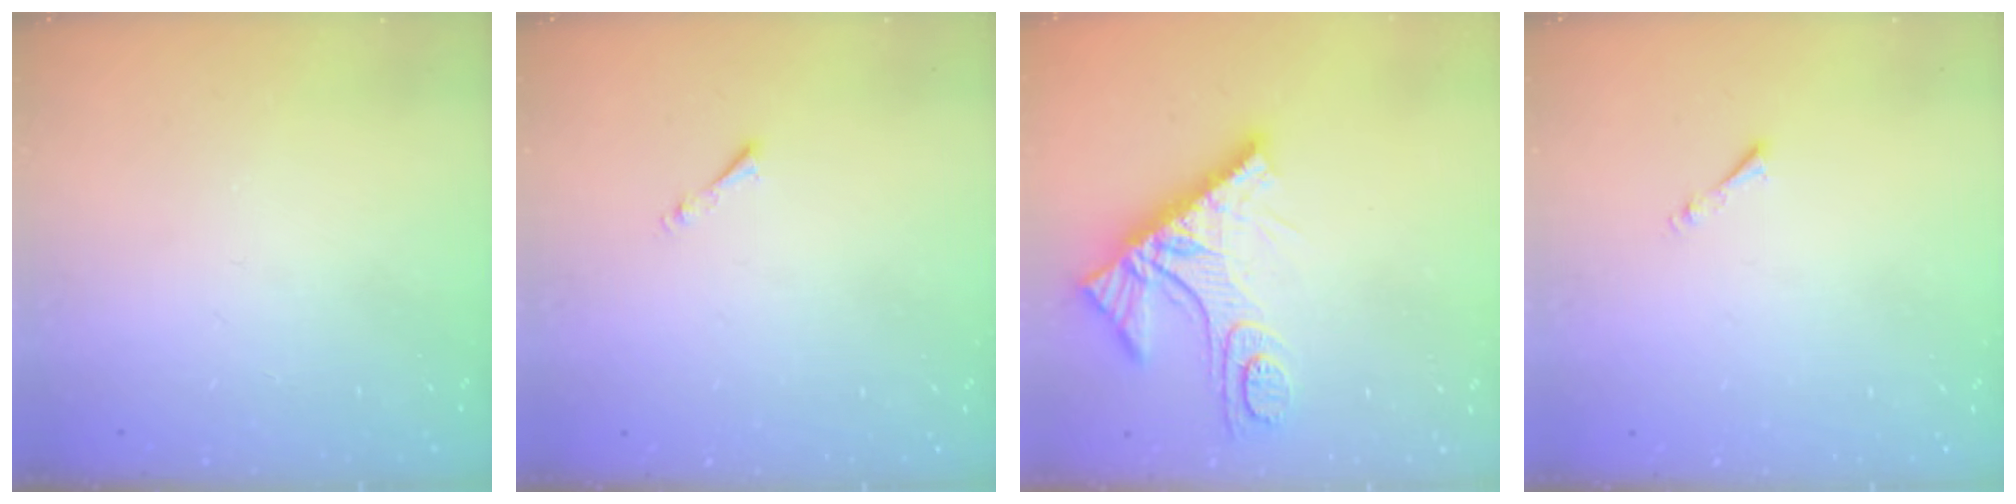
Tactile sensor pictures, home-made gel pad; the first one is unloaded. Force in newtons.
{"total": 0.8, "press": 0.7, "slide": 0.3}
{"total": 12.1, "press": 12.0, "slide": 1.1}
{"total": 0.8, "press": 0.7, "slide": 0.3}